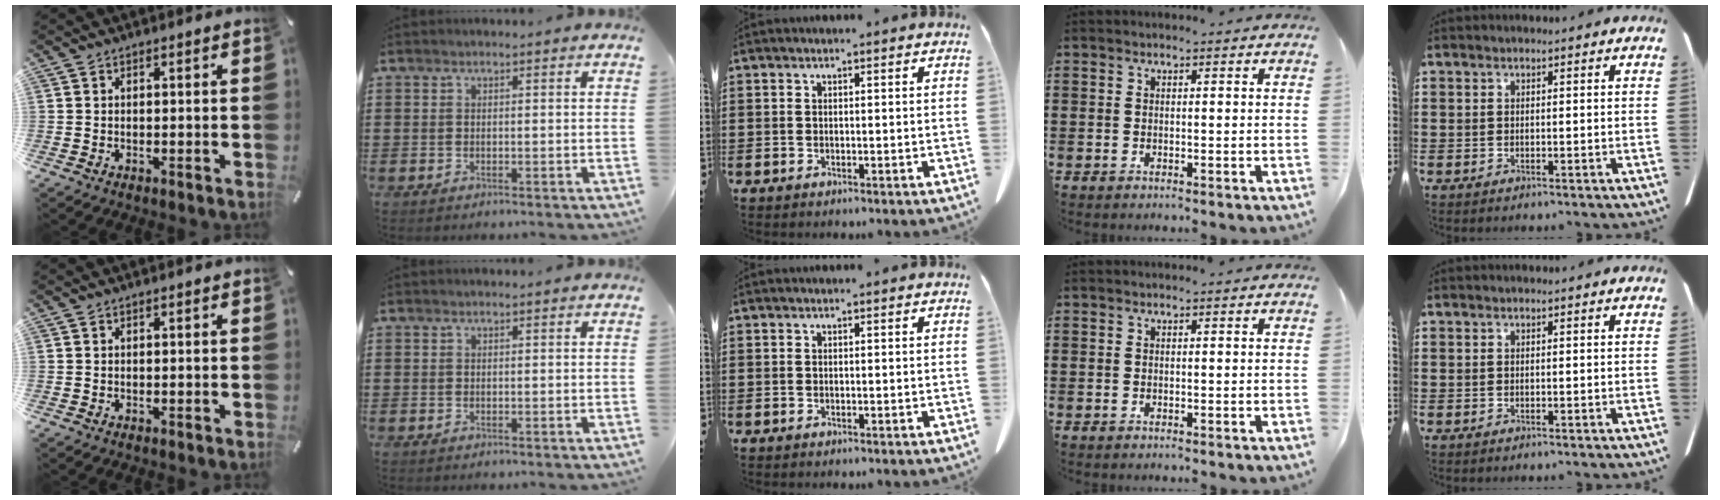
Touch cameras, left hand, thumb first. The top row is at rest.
{}